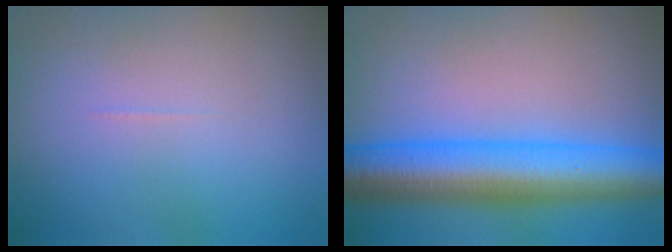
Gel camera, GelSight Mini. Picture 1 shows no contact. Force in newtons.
{"total": 9.3, "press": 9.3, "slide": 0.1}